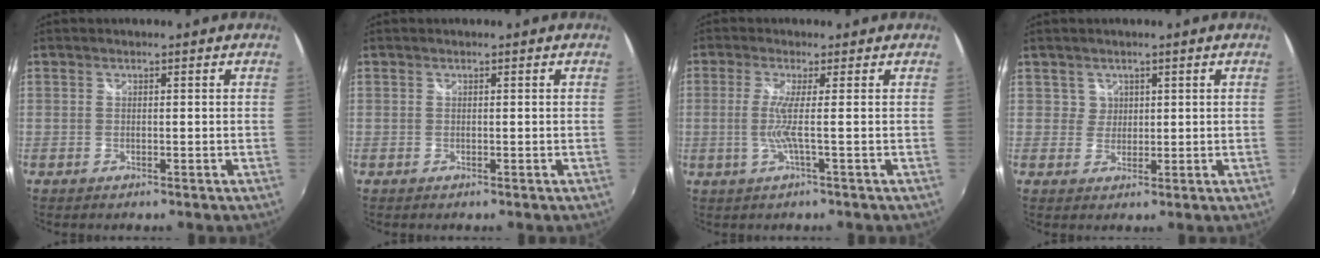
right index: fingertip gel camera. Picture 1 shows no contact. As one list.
[{"total": 0.0}, {"total": 3.6, "force": [-0.4, -1.2, 3.3], "torque": [-0.075, -0.008, -0.009]}, {"total": 2.3, "force": [1.0, 2.1, -0.4], "torque": [0.017, 0.009, 0.014]}]